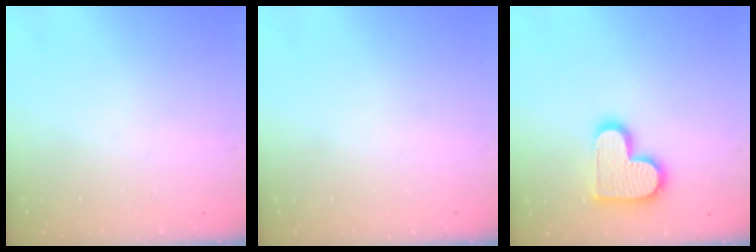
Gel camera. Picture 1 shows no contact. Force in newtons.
{"total": 0.0}
{"total": 15.1, "press": 15.1, "slide": 1.1}